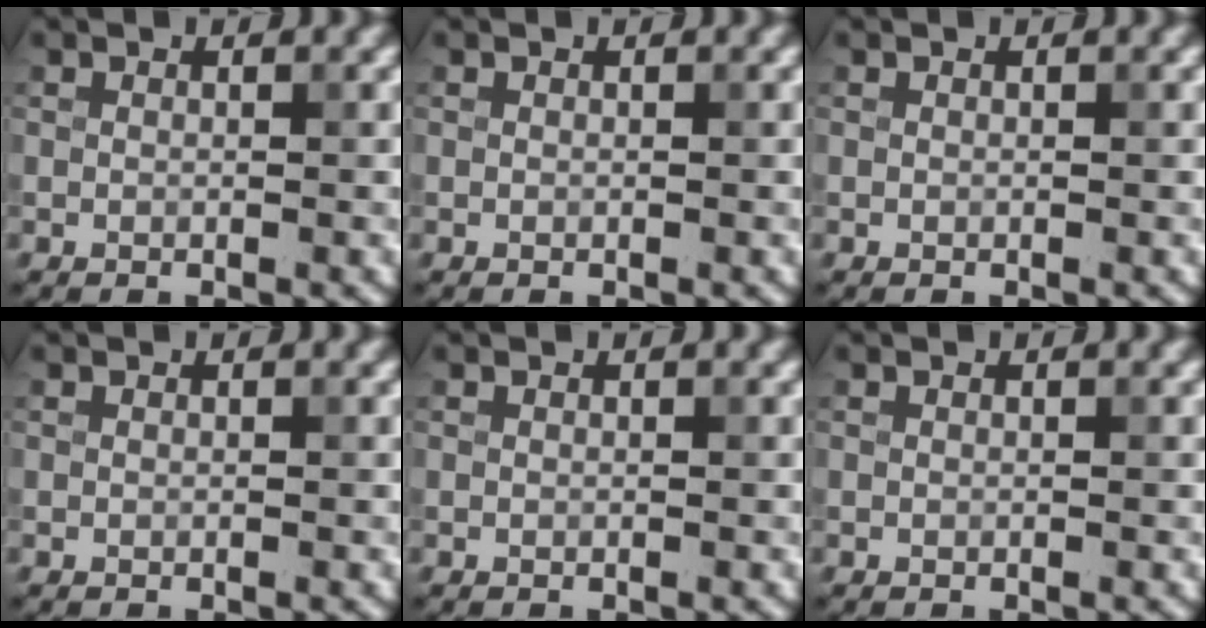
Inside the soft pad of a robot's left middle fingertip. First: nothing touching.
{"total": 0.0}
{"total": 0.0}
{"total": 0.0}
{"total": 0.0}
{"total": 0.0}